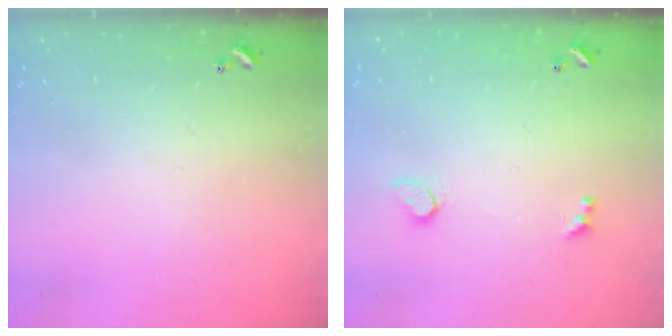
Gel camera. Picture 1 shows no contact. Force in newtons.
{"total": 1.3, "press": 1.2, "slide": 0.4}